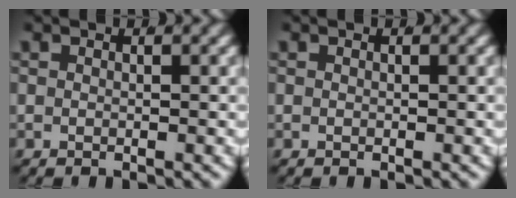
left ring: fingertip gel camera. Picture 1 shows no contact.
{"total": 0.0}